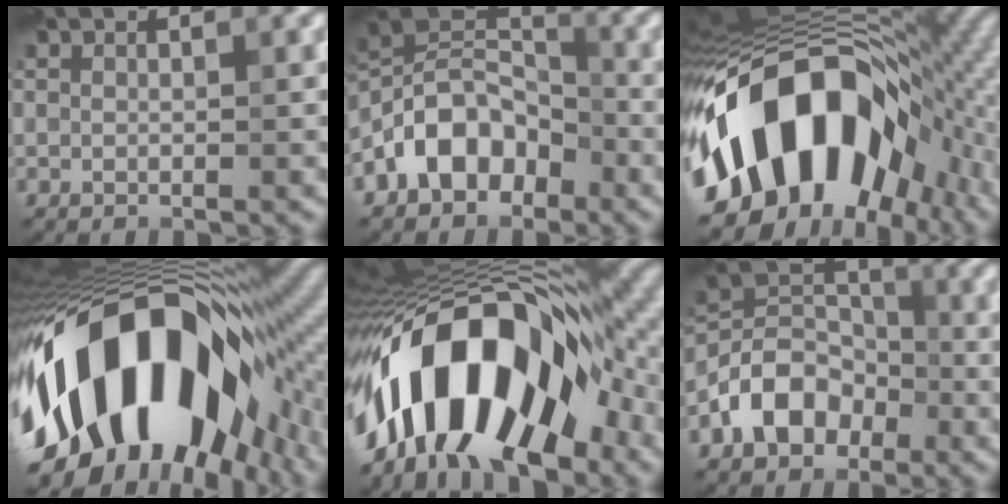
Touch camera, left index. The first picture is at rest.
{"total": 6.8, "force": [-4.1, 4.1, 3.6], "torque": [-0.050, 0.014, -0.092]}
{"total": 18.4, "force": [-5.3, 11.4, 13.4], "torque": [-0.223, 0.003, -0.101]}
{"total": 18.2, "force": [-5.0, 10.2, 14.2], "torque": [-0.240, -0.017, -0.087]}
{"total": 15.7, "force": [-6.0, 7.0, 12.7], "torque": [-0.194, 0.024, -0.114]}
{"total": 5.9, "force": [-3.5, 3.9, 2.9], "torque": [-0.041, 0.007, -0.075]}